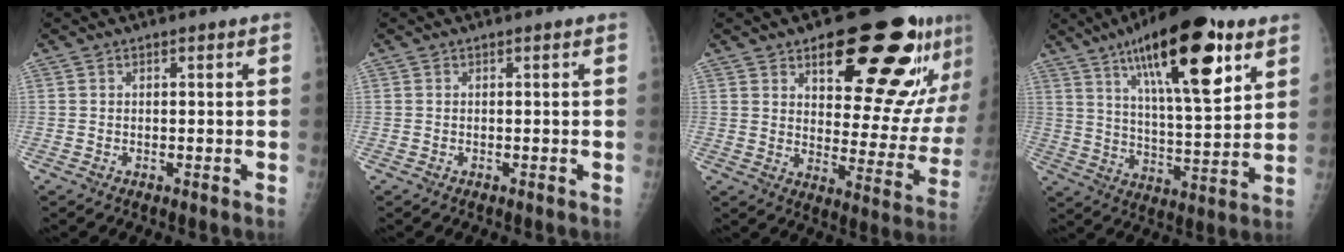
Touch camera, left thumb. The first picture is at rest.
{"total": 0.0}
{"total": 23.1, "force": [13.5, 9.1, 16.4], "torque": [-0.170, -0.059, 0.192]}
{"total": 22.2, "force": [11.5, 6.8, 17.7], "torque": [-0.254, -0.042, 0.186]}